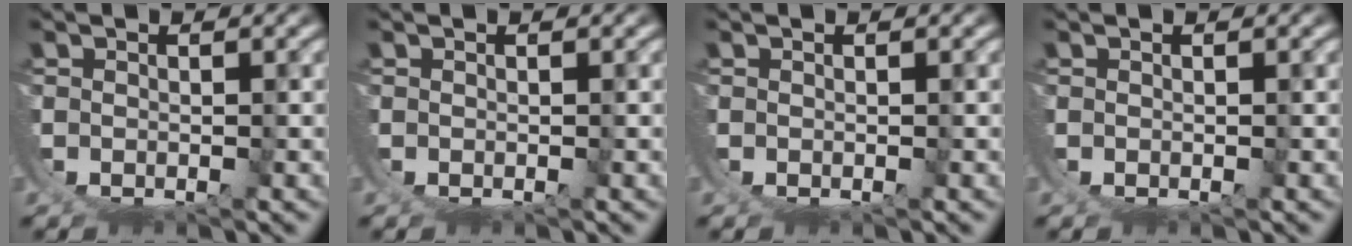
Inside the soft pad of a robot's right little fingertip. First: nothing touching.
{"total": 0.0}
{"total": 0.0}
{"total": 0.0}